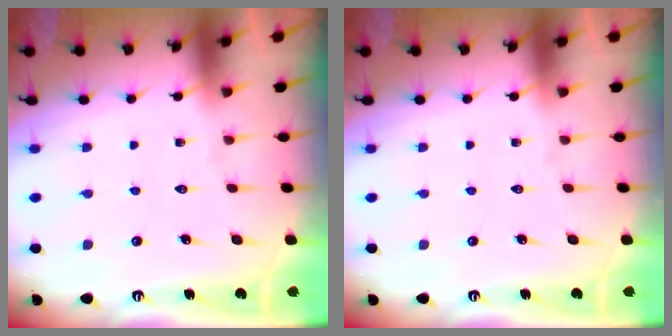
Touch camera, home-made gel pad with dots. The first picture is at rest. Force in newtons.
{"total": 0.0}